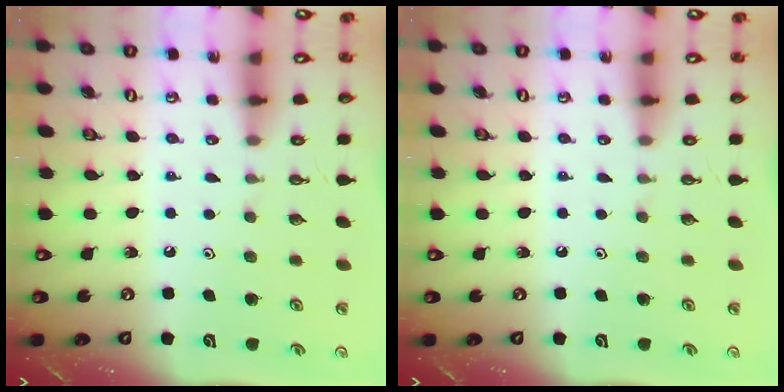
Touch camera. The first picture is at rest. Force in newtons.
{"total": 0.0}